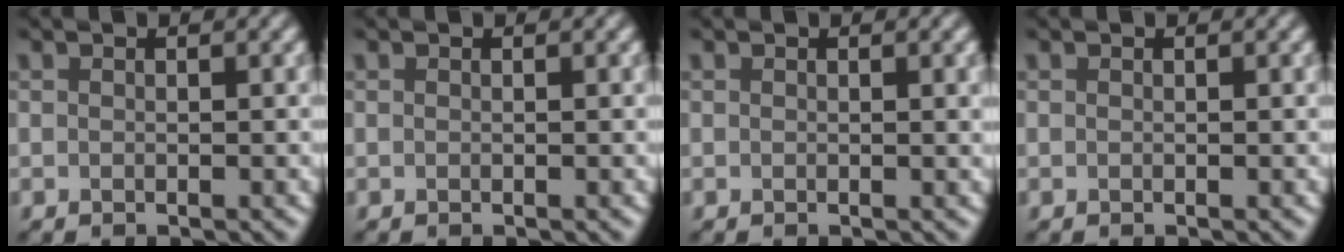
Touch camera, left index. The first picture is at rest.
{"total": 0.0}
{"total": 1.1, "force": [0.3, 0.3, 1.1], "torque": [-0.011, 0.001, 0.002]}
{"total": 0.0}